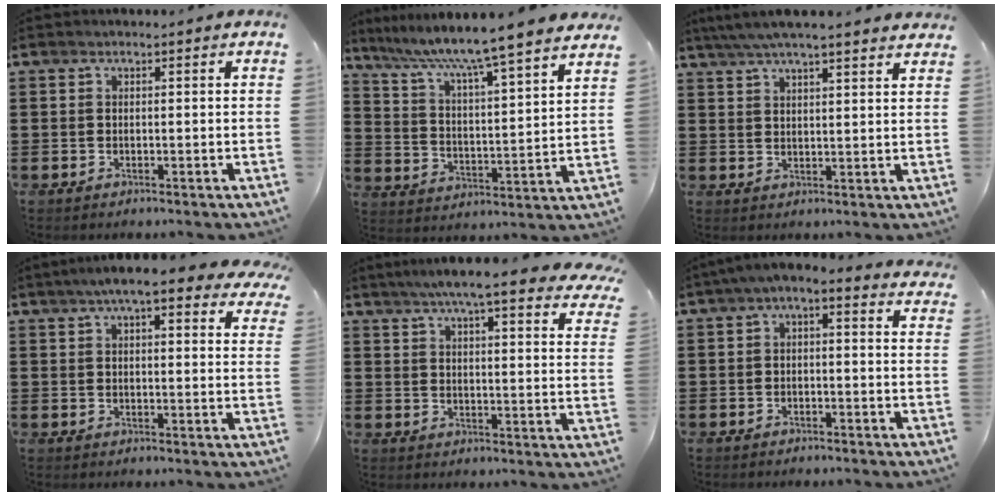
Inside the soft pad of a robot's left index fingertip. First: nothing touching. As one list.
[{"total": 6.7, "force": [5.7, -1.3, 3.2], "torque": [-0.087, -0.045, 0.089]}, {"total": 4.7, "force": [4.2, -0.1, 2.0], "torque": [-0.051, -0.011, 0.076]}, {"total": 7.3, "force": [5.8, 0.8, 4.4], "torque": [-0.084, -0.011, 0.101]}, {"total": 7.2, "force": [6.1, -0.3, 3.8], "torque": [-0.088, -0.027, 0.103]}, {"total": 1.6, "force": [-0.7, 0.5, 1.3], "torque": [-0.026, 0.004, -0.018]}]